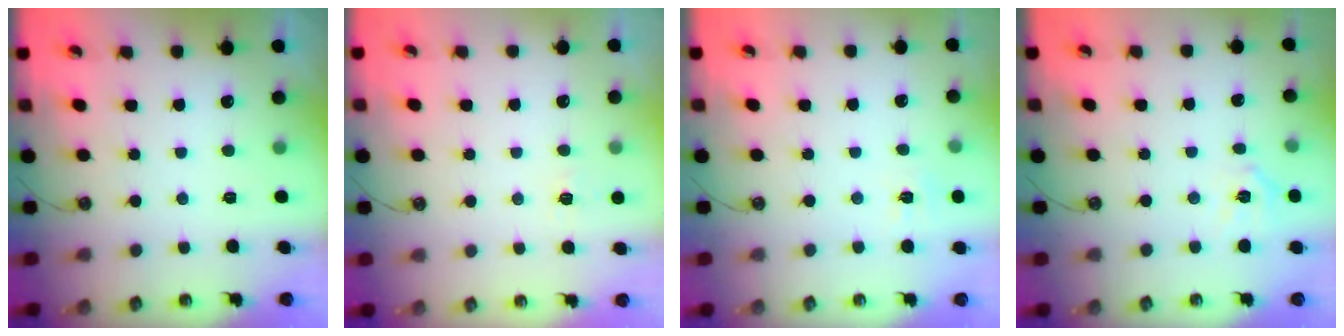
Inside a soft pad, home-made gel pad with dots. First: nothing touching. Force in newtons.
{"total": 4.3, "press": 4.3, "slide": 0.6}
{"total": 5.6, "press": 5.6, "slide": 0.7}
{"total": 6.2, "press": 6.2, "slide": 0.5}